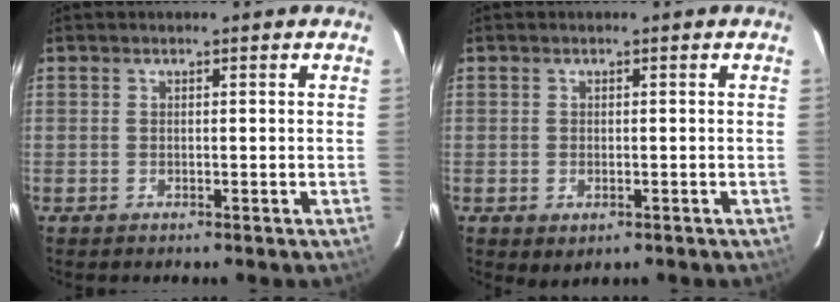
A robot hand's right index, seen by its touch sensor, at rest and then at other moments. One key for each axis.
{"total": 2.0, "fx": -0.6, "fy": 1.4, "fz": 1.3, "tx": -0.021, "ty": -0.006, "tz": -0.007}